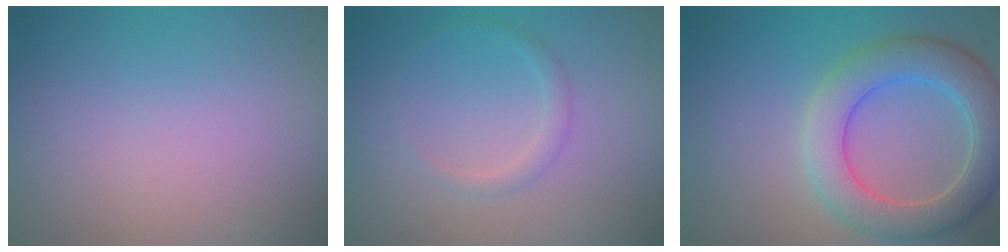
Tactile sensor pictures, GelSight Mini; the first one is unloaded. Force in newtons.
{"total": 1.2, "press": 1.2, "slide": 0.2}
{"total": 6.3, "press": 6.3, "slide": 0.6}